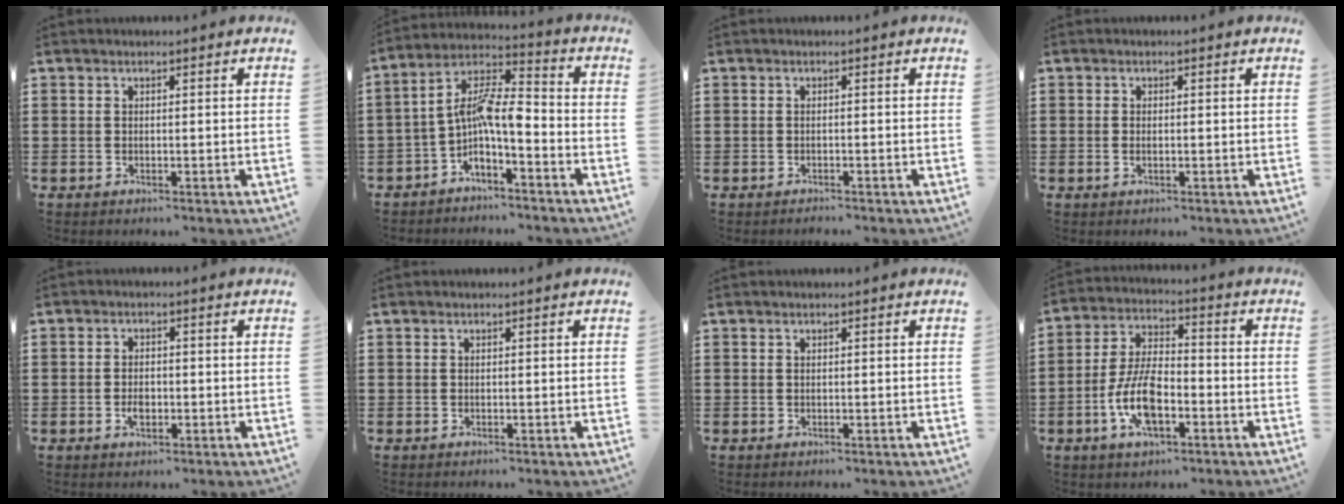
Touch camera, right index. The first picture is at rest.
{"total": 8.0, "force": [-2.2, 2.6, 7.3], "torque": [-0.153, -0.004, -0.046]}
{"total": 0.6, "force": [-0.6, 0.1, -0.2], "torque": [0.002, 0.002, -0.014]}
{"total": 0.8, "force": [-0.1, 0.4, 0.7], "torque": [-0.016, 0.001, -0.001]}
{"total": 2.3, "force": [-0.6, 1.3, 1.8], "torque": [-0.035, 0.004, -0.011]}
{"total": 0.0}
{"total": 0.0}
{"total": 9.5, "force": [-3.2, 4.5, 7.7], "torque": [-0.174, 0.000, -0.063]}